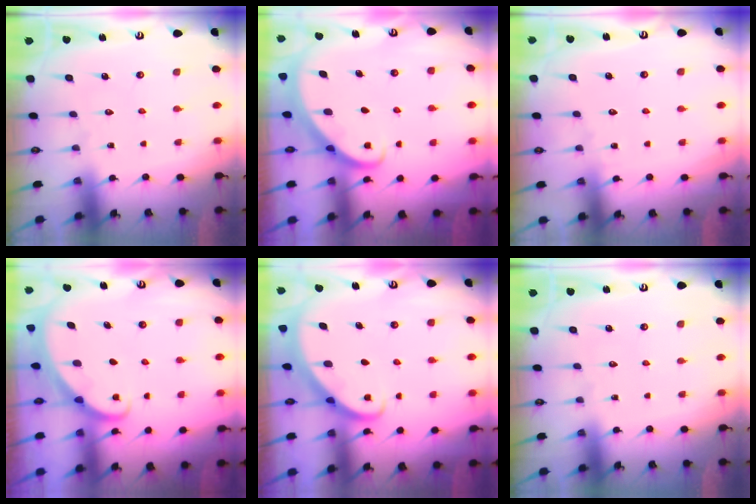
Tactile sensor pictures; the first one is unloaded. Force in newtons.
{"total": 2.7, "press": 2.7, "slide": 0.2}
{"total": 4.3, "press": 4.2, "slide": 0.4}
{"total": 1.6, "press": 1.6, "slide": 0.1}
{"total": 2.7, "press": 2.7, "slide": 0.2}
{"total": 0.0}